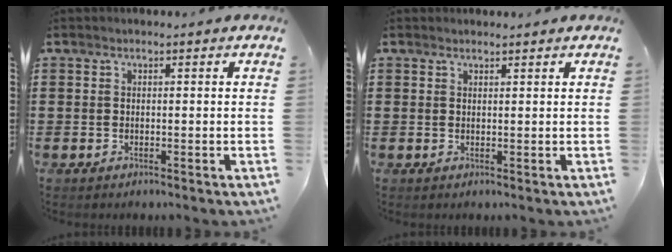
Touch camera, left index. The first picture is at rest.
{"total": 0.8, "force": [0.8, 0.0, 0.1], "torque": [-0.004, -0.001, 0.016]}